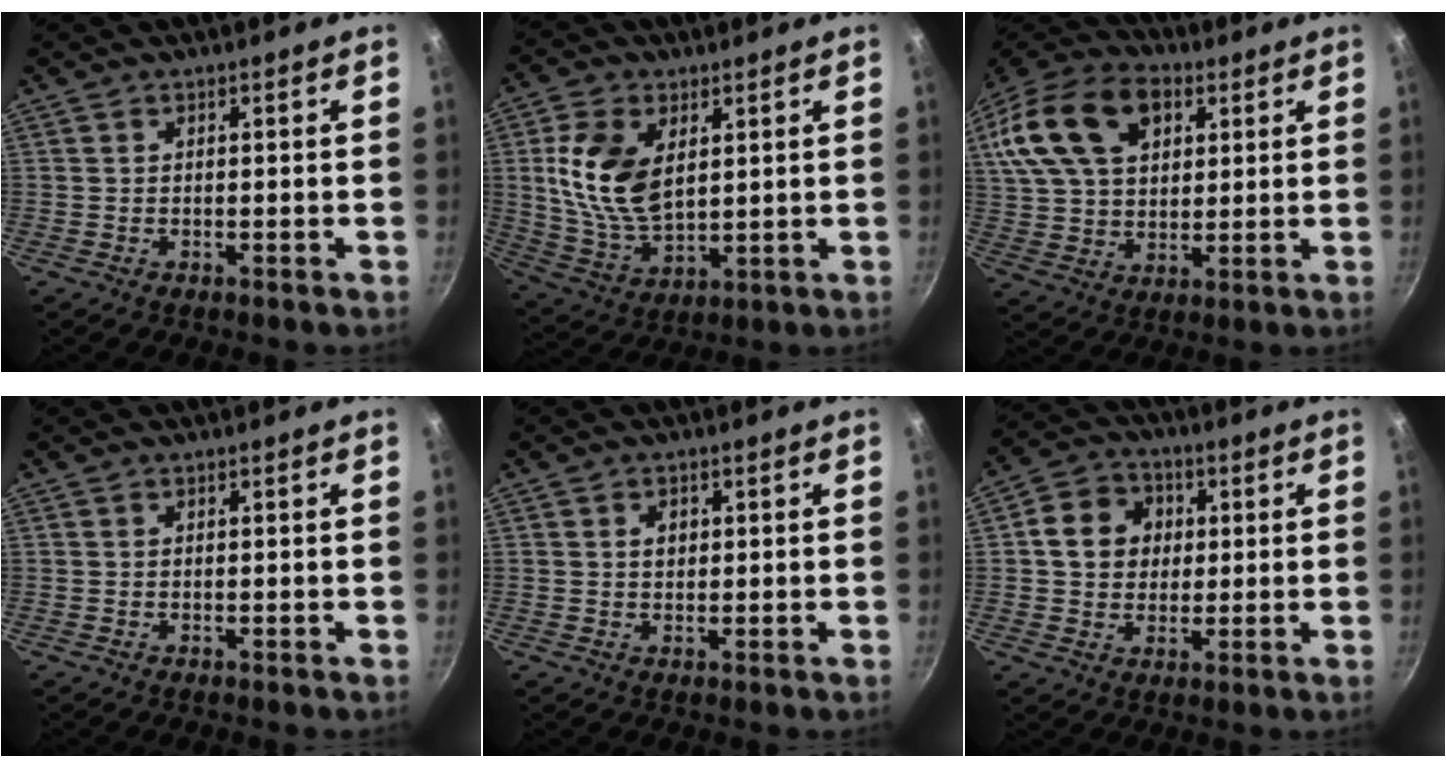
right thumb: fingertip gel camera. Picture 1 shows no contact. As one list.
[{"total": 13.7, "force": [3.4, 8.2, 10.4], "torque": [-0.190, -0.020, 0.075]}, {"total": 21.8, "force": [8.3, 14.1, 14.4], "torque": [-0.256, 0.009, 0.142]}, {"total": 0.0}, {"total": 2.2, "force": [0.5, 1.6, 1.3], "torque": [-0.011, 0.002, 0.009]}, {"total": 9.7, "force": [1.8, 8.3, 4.7], "torque": [-0.053, 0.011, 0.020]}]